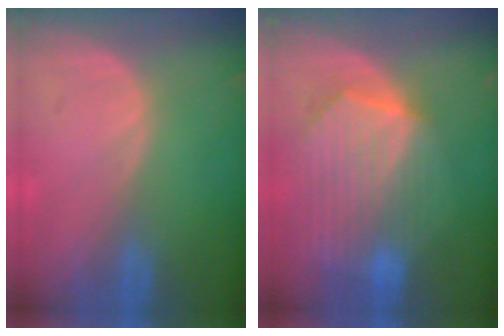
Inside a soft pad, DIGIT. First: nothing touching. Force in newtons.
{"total": 10.3, "press": 9.0, "slide": 5.2}